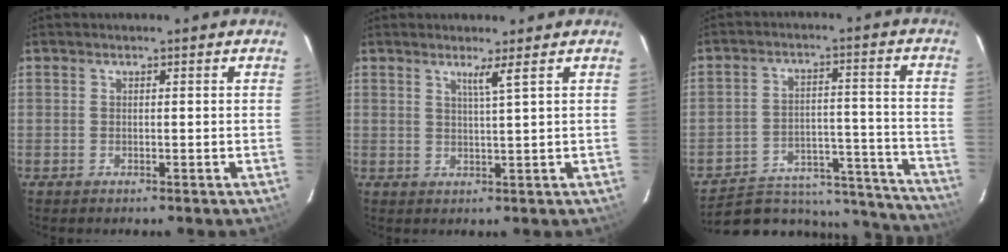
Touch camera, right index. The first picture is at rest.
{"total": 2.3, "force": [1.3, -0.8, 1.6], "torque": [-0.030, -0.008, 0.022]}
{"total": 21.5, "force": [-18.5, 8.7, 6.7], "torque": [-0.111, 0.045, -0.224]}